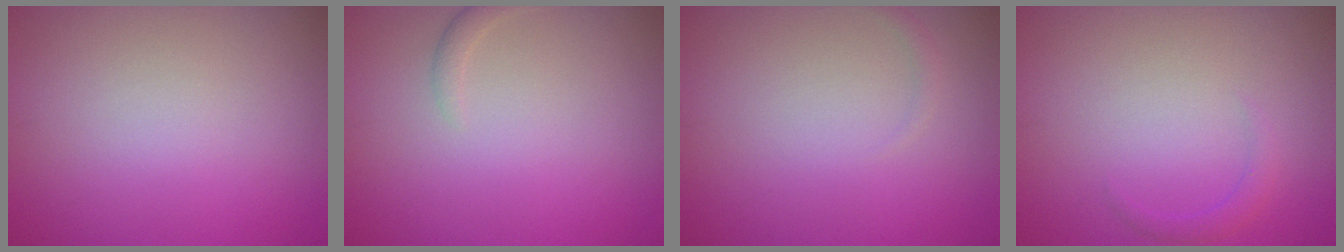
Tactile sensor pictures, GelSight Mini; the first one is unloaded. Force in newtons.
{"total": 0.9, "press": 0.9, "slide": 0.1}
{"total": 0.6, "press": 0.6, "slide": 0.0}
{"total": 1.1, "press": 1.1, "slide": 0.1}